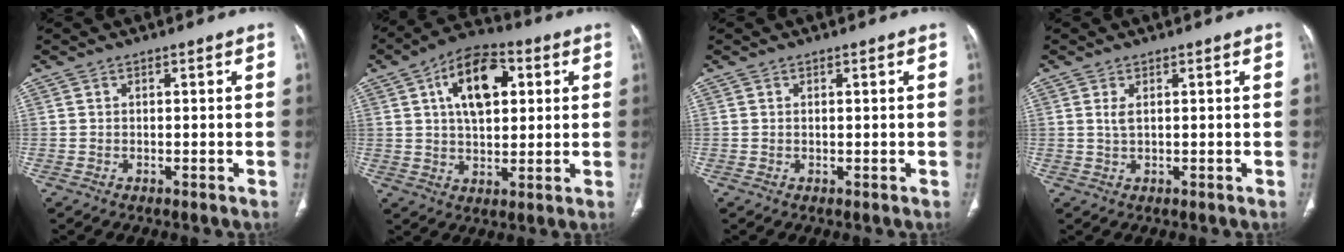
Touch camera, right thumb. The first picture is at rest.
{"total": 13.8, "force": [4.3, 7.6, 10.7], "torque": [-0.154, 0.004, 0.065]}
{"total": 0.0}
{"total": 1.6, "force": [0.5, 0.6, 1.4], "torque": [-0.035, 0.001, 0.016]}